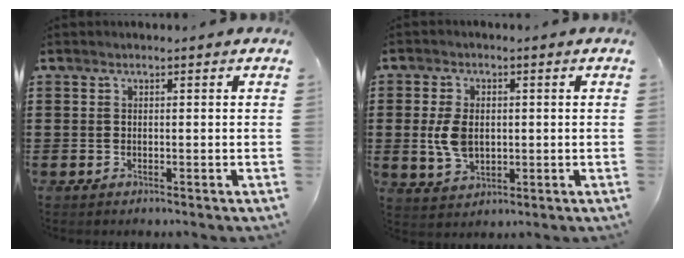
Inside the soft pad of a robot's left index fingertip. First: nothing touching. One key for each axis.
{"total": 6.0, "fx": 0.2, "fy": 3.9, "fz": 4.6, "tx": -0.120, "ty": 0.002, "tz": -0.004}